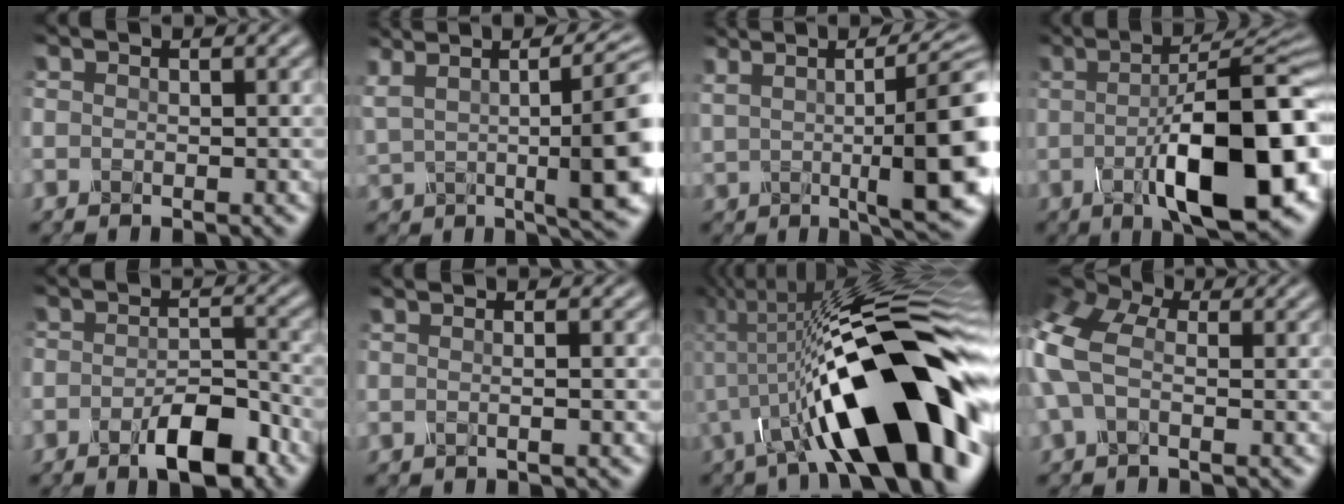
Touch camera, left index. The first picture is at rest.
{"total": 11.8, "force": [3.3, 3.4, 10.8], "torque": [-0.154, 0.022, 0.061]}
{"total": 12.0, "force": [1.2, 3.0, 11.5], "torque": [-0.131, 0.009, 0.028]}
{"total": 14.8, "force": [-2.2, 4.8, 13.8], "torque": [-0.168, 0.004, -0.038]}
{"total": 5.1, "force": [-2.8, 2.2, 3.6], "torque": [-0.050, 0.006, -0.047]}
{"total": 1.8, "force": [0.3, 0.8, 1.5], "torque": [-0.004, 0.000, -0.014]}
{"total": 17.0, "force": [-3.7, 5.0, 15.8], "torque": [-0.225, 0.040, -0.072]}
{"total": 7.6, "force": [1.0, 4.9, 5.8], "torque": [-0.165, 0.018, 0.010]}